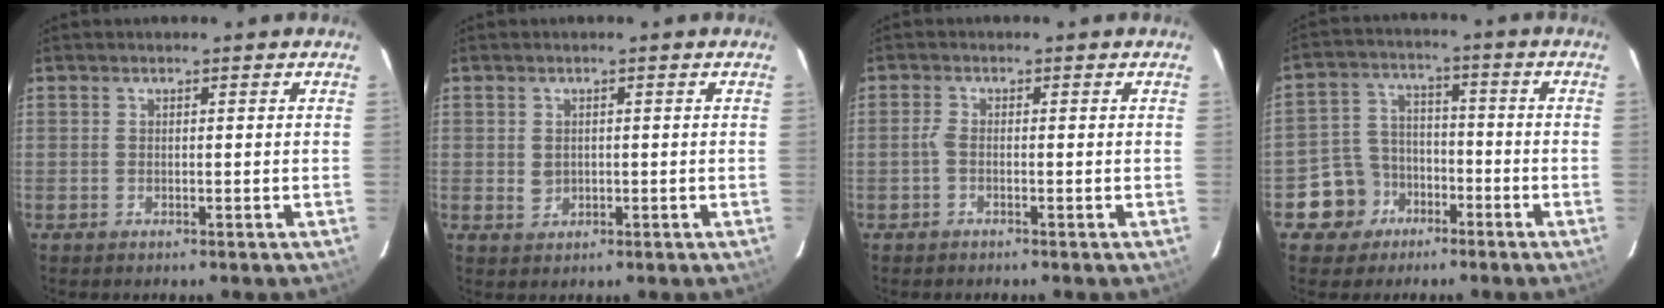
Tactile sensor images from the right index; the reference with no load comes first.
{"total": 1.9, "force": [0.2, 1.8, 0.7], "torque": [-0.008, 0.003, 0.008]}
{"total": 1.2, "force": [-0.5, 0.5, 1.0], "torque": [-0.023, 0.004, -0.012]}
{"total": 8.5, "force": [-4.5, 7.1, 1.4], "torque": [-0.055, 0.032, -0.067]}